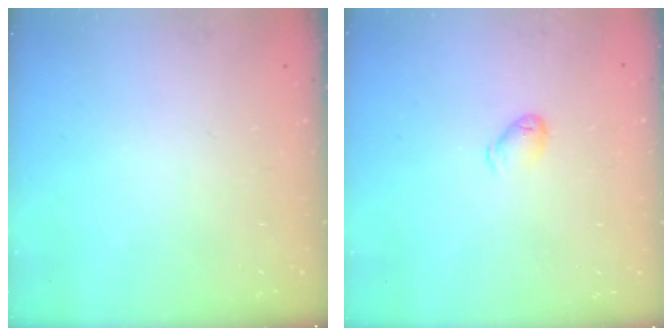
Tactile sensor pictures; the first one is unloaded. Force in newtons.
{"total": 5.3, "press": 5.2, "slide": 0.9}